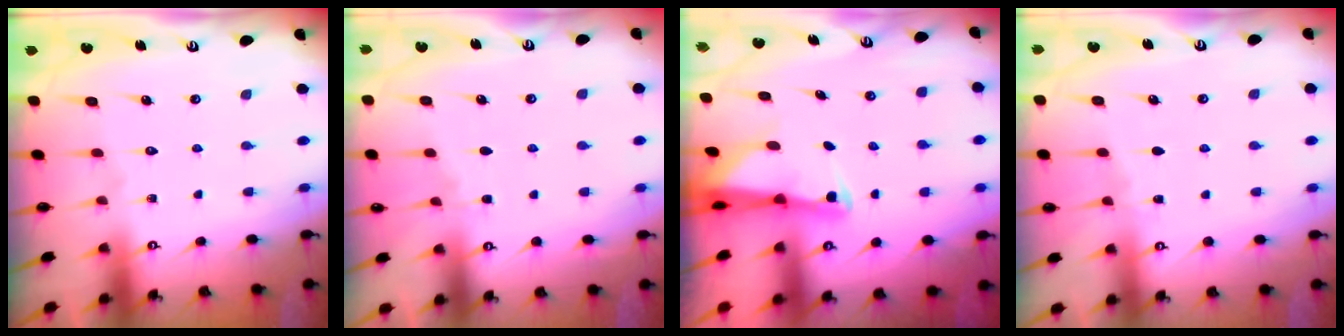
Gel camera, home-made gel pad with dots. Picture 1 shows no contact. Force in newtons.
{"total": 1.6, "press": 1.6, "slide": 0.3}
{"total": 2.4, "press": 2.3, "slide": 0.5}
{"total": 2.4, "press": 2.4, "slide": 0.4}